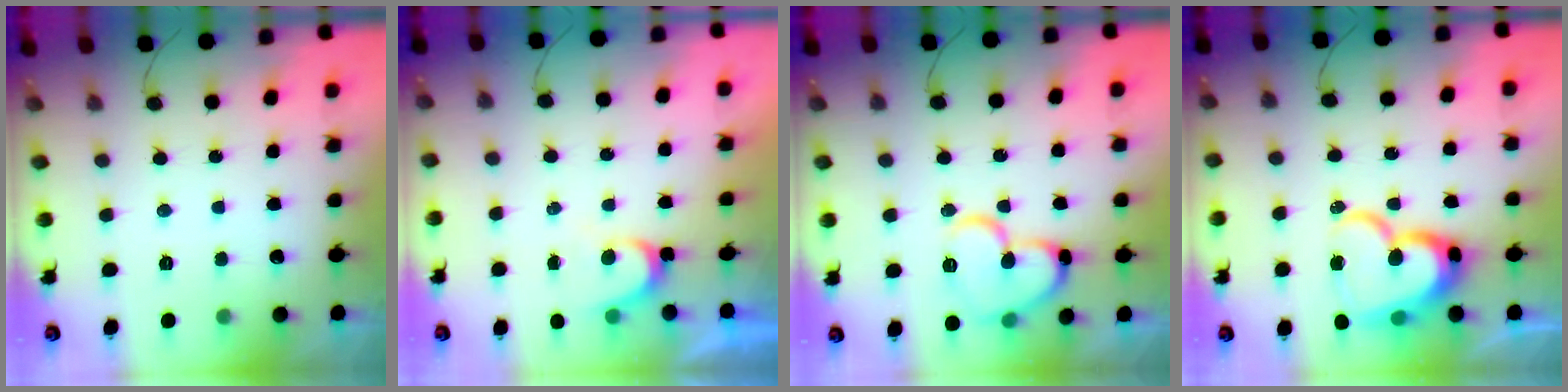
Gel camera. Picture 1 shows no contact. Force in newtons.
{"total": 4.8, "press": 4.8, "slide": 0.6}
{"total": 14.6, "press": 14.5, "slide": 2.1}
{"total": 18.8, "press": 18.8, "slide": 1.8}